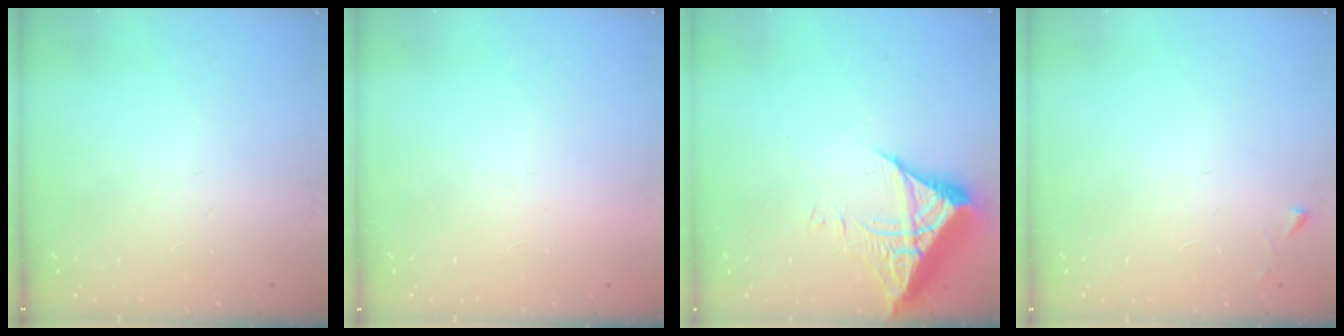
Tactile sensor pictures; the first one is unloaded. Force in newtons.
{"total": 1.7, "press": 1.6, "slide": 0.1}
{"total": 7.2, "press": 7.2, "slide": 0.6}
{"total": 2.3, "press": 2.3, "slide": 0.4}